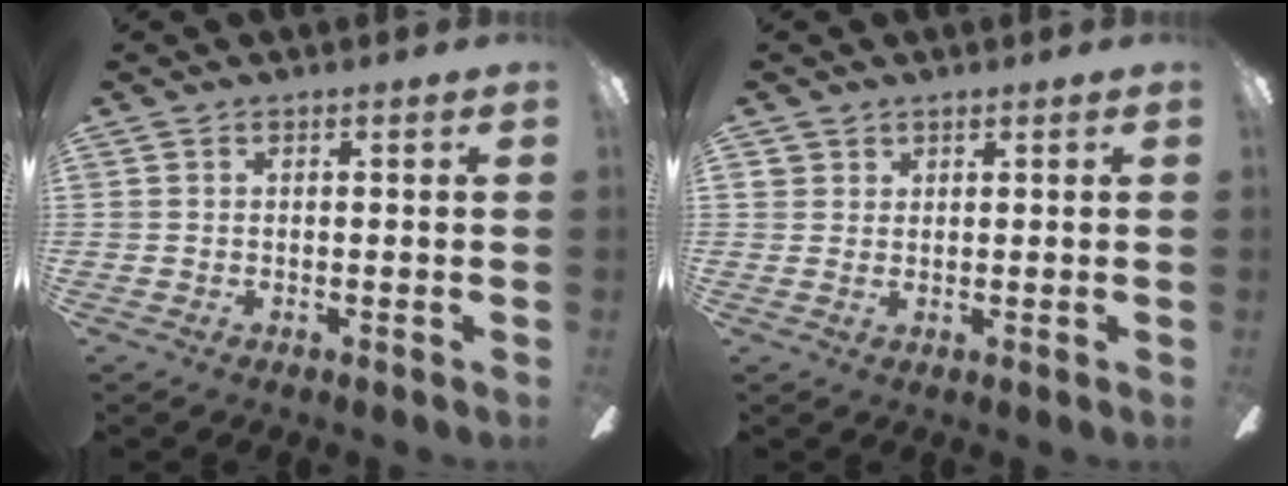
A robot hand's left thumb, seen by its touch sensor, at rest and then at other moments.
{"total": 1.4, "force": [1.1, 0.9, 0.2], "torque": [-0.006, 0.001, 0.021]}